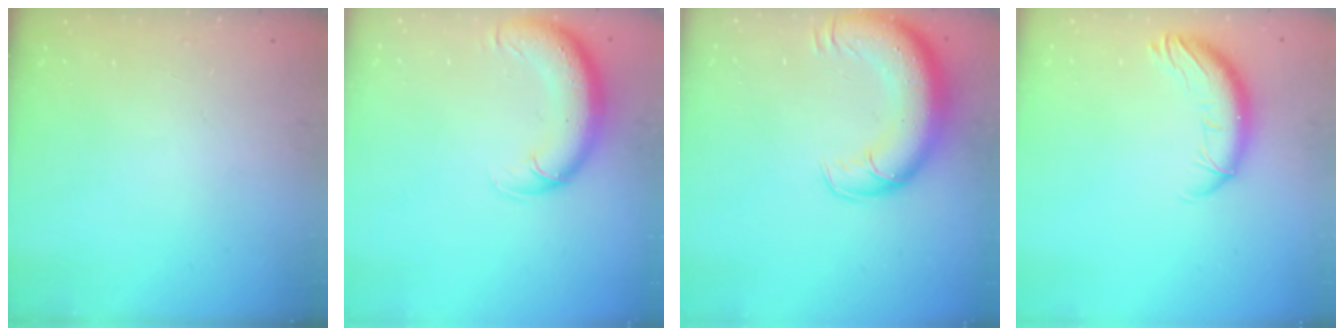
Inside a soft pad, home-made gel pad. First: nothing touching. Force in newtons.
{"total": 11.0, "press": 10.6, "slide": 2.8}
{"total": 16.2, "press": 15.7, "slide": 3.9}
{"total": 11.2, "press": 11.1, "slide": 1.7}